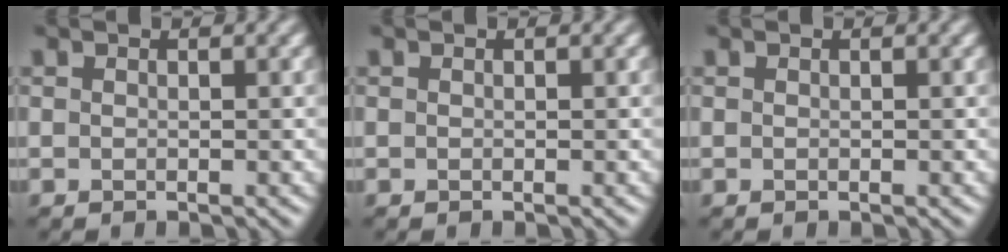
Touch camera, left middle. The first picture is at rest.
{"total": 0.0}
{"total": 0.0}